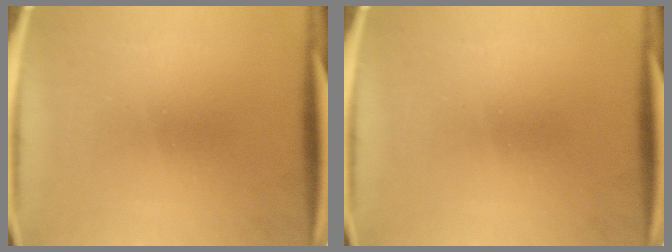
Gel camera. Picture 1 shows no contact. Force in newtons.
{"total": 0.0}